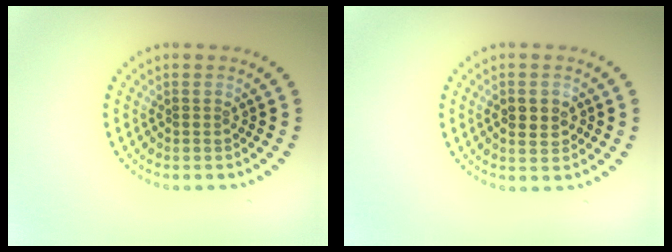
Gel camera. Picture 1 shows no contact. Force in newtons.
{"total": 2.2, "press": 2.1, "slide": 0.1}